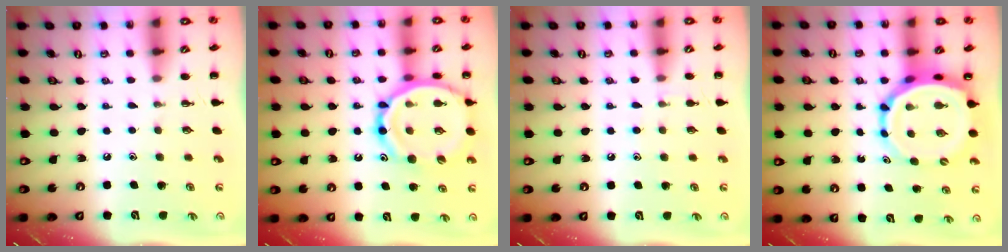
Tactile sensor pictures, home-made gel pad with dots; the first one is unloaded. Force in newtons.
{"total": 20.0, "press": 19.7, "slide": 3.3}
{"total": 6.0, "press": 5.8, "slide": 1.6}
{"total": 8.5, "press": 8.1, "slide": 2.3}